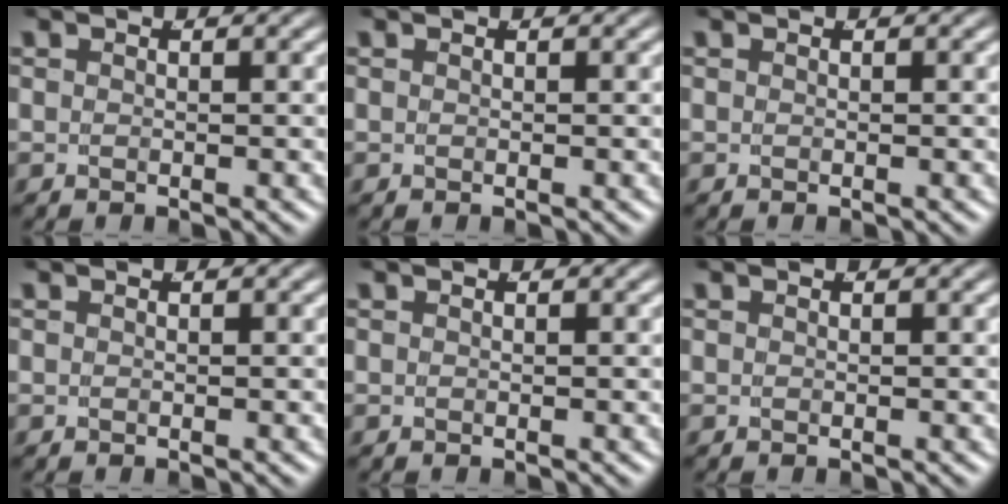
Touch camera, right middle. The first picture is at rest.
{"total": 0.0}
{"total": 0.0}
{"total": 0.0}
{"total": 0.0}
{"total": 0.0}